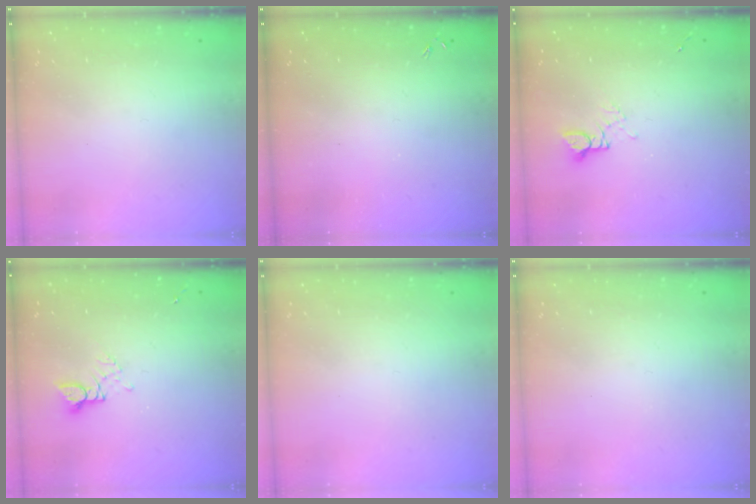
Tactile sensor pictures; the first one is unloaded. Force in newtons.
{"total": 0.0}
{"total": 2.7, "press": 2.6, "slide": 0.2}
{"total": 2.8, "press": 2.8, "slide": 0.3}
{"total": 0.0}
{"total": 0.0}